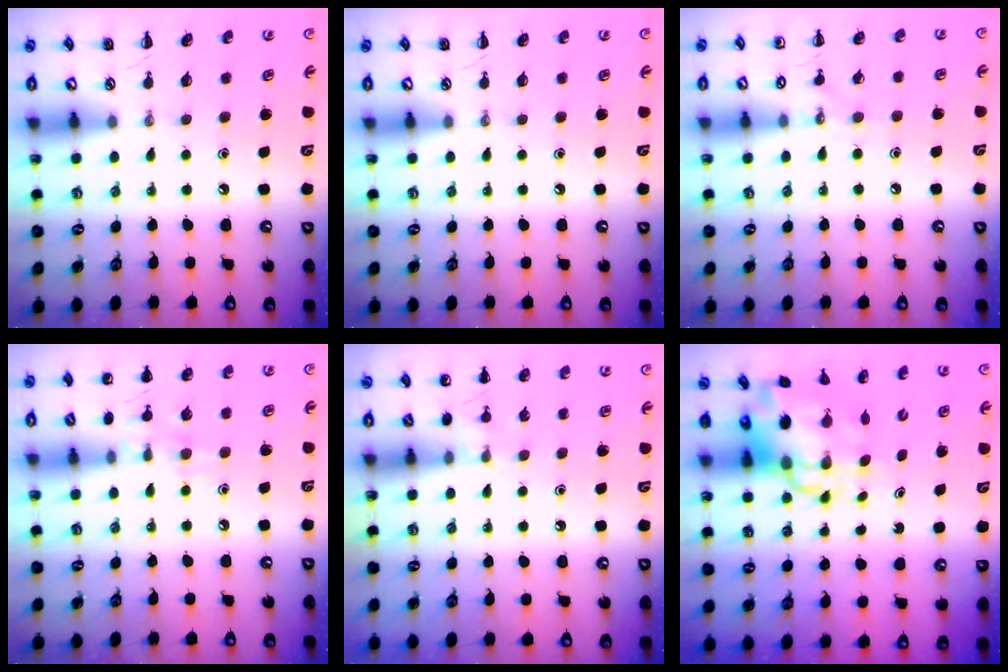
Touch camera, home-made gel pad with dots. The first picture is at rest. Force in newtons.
{"total": 0.0}
{"total": 6.2, "press": 6.0, "slide": 1.8}
{"total": 8.3, "press": 8.2, "slide": 1.5}
{"total": 5.8, "press": 5.6, "slide": 1.8}
{"total": 9.5, "press": 9.1, "slide": 2.8}